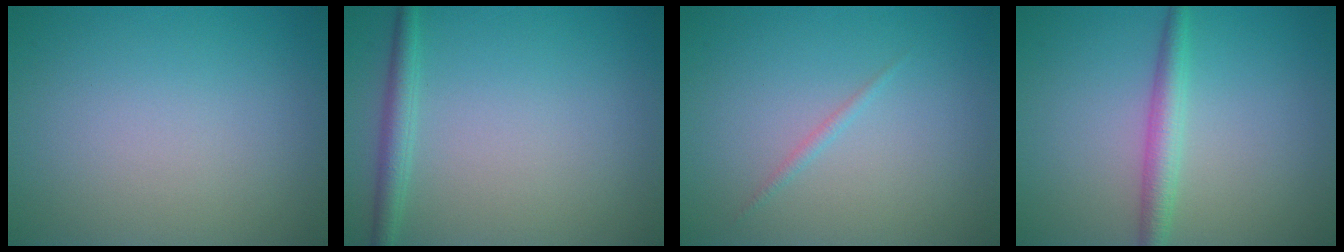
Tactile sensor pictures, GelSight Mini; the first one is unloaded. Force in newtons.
{"total": 2.0, "press": 2.0, "slide": 0.1}
{"total": 0.6, "press": 0.6, "slide": 0.1}
{"total": 2.6, "press": 2.6, "slide": 0.0}